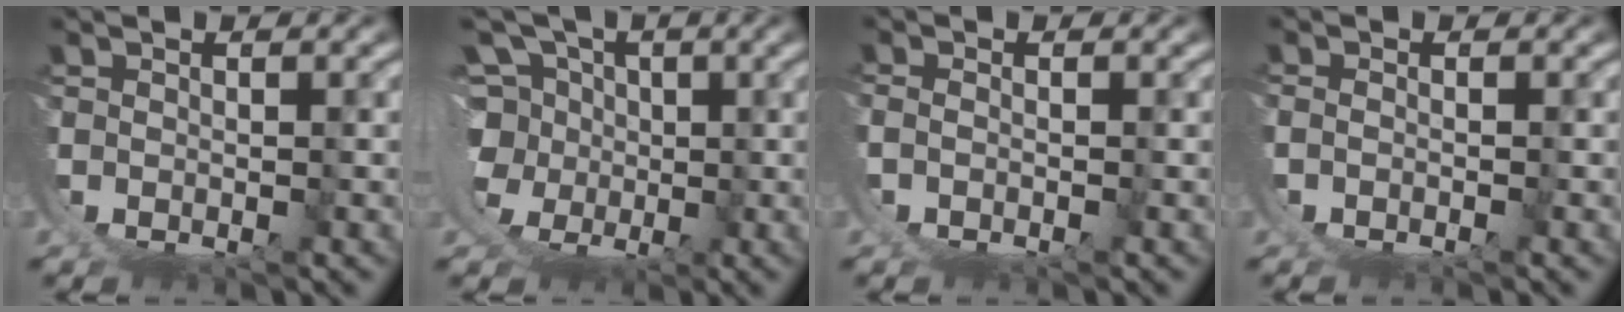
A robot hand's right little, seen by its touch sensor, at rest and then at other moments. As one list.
[{"total": 10.8, "force": [0.2, 9.7, 4.9], "torque": [-0.115, -0.037, 0.001]}, {"total": 1.0, "force": [-0.5, -0.7, 0.5], "torque": [-0.005, 0.000, -0.009]}, {"total": 1.4, "force": [-1.3, -0.5, 0.4], "torque": [-0.001, -0.001, -0.021]}]